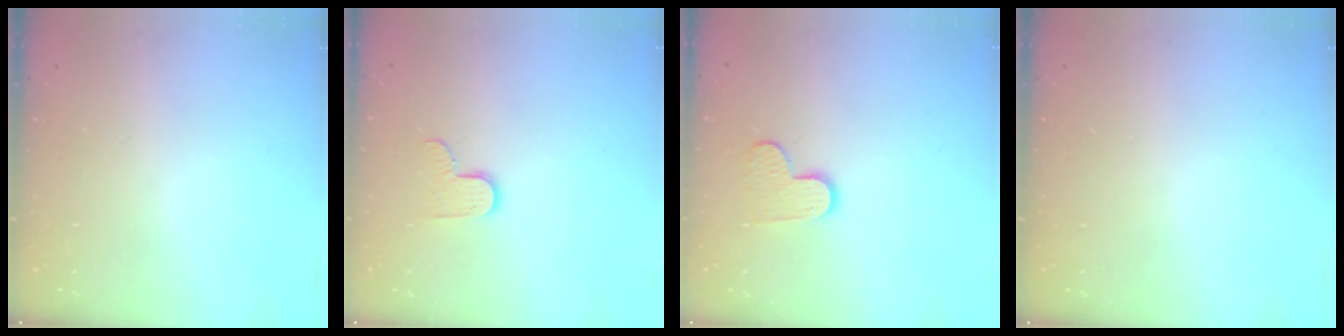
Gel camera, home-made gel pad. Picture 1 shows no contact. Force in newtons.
{"total": 7.2, "press": 7.2, "slide": 0.4}
{"total": 8.9, "press": 8.9, "slide": 0.6}
{"total": 0.0}